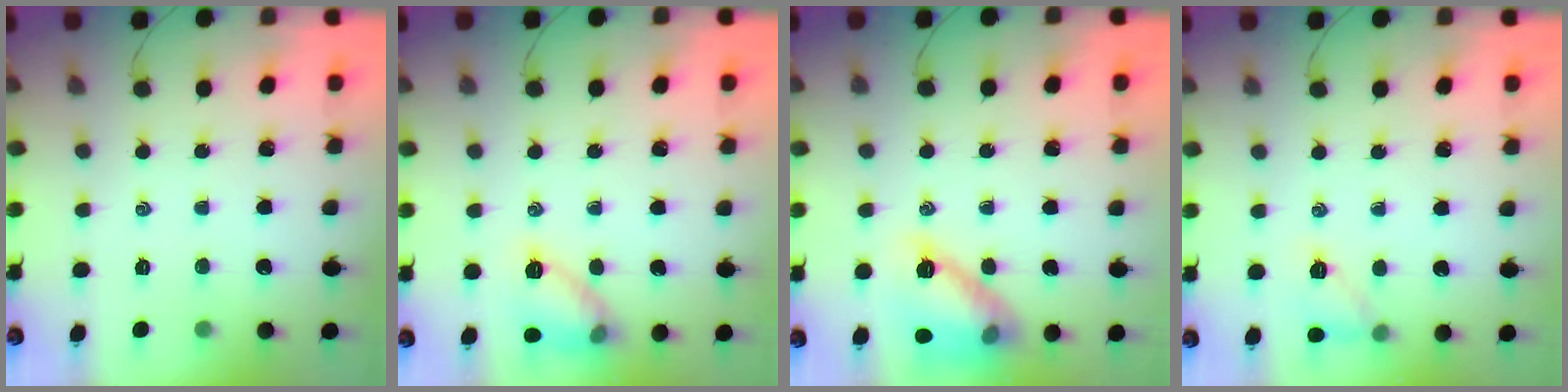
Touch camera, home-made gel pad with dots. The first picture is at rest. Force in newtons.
{"total": 11.3, "press": 11.2, "slide": 1.1}
{"total": 12.8, "press": 12.8, "slide": 0.5}
{"total": 8.2, "press": 8.2, "slide": 1.0}